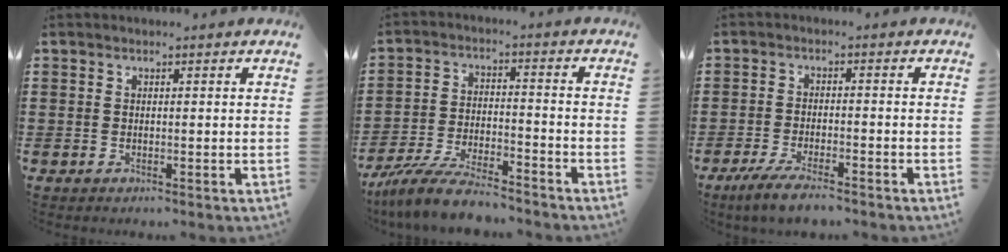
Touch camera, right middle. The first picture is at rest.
{"total": 7.5, "force": [-6.8, 1.0, 3.0], "torque": [-0.068, 0.004, -0.132]}
{"total": 4.2, "force": [-3.5, 0.6, 2.3], "torque": [-0.058, -0.007, -0.072]}